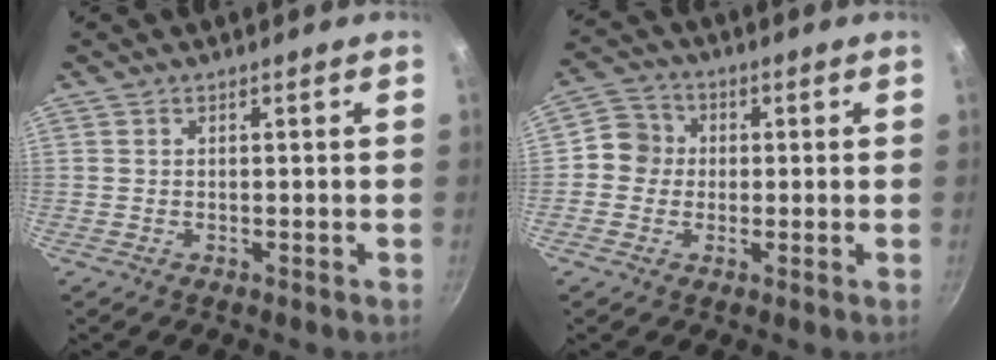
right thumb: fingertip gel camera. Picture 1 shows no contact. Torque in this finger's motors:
{"motor_torque": [0.43, -0.24, 0.15, -0.57, 0.00]}